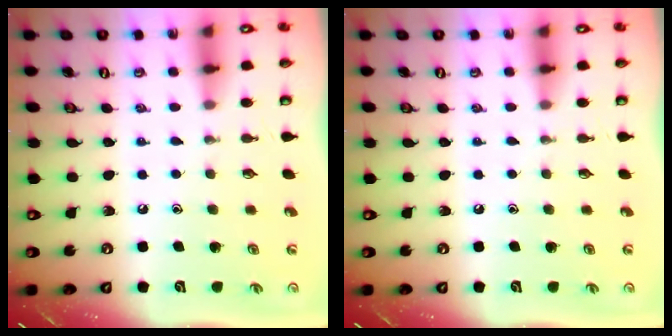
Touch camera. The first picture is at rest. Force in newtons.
{"total": 0.0}